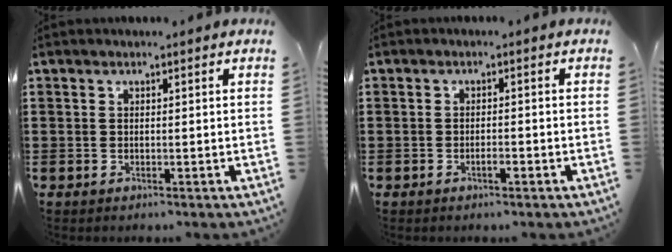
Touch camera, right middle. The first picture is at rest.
{"total": 1.3, "force": [-0.8, 0.4, 1.0], "torque": [-0.022, -0.004, -0.013]}